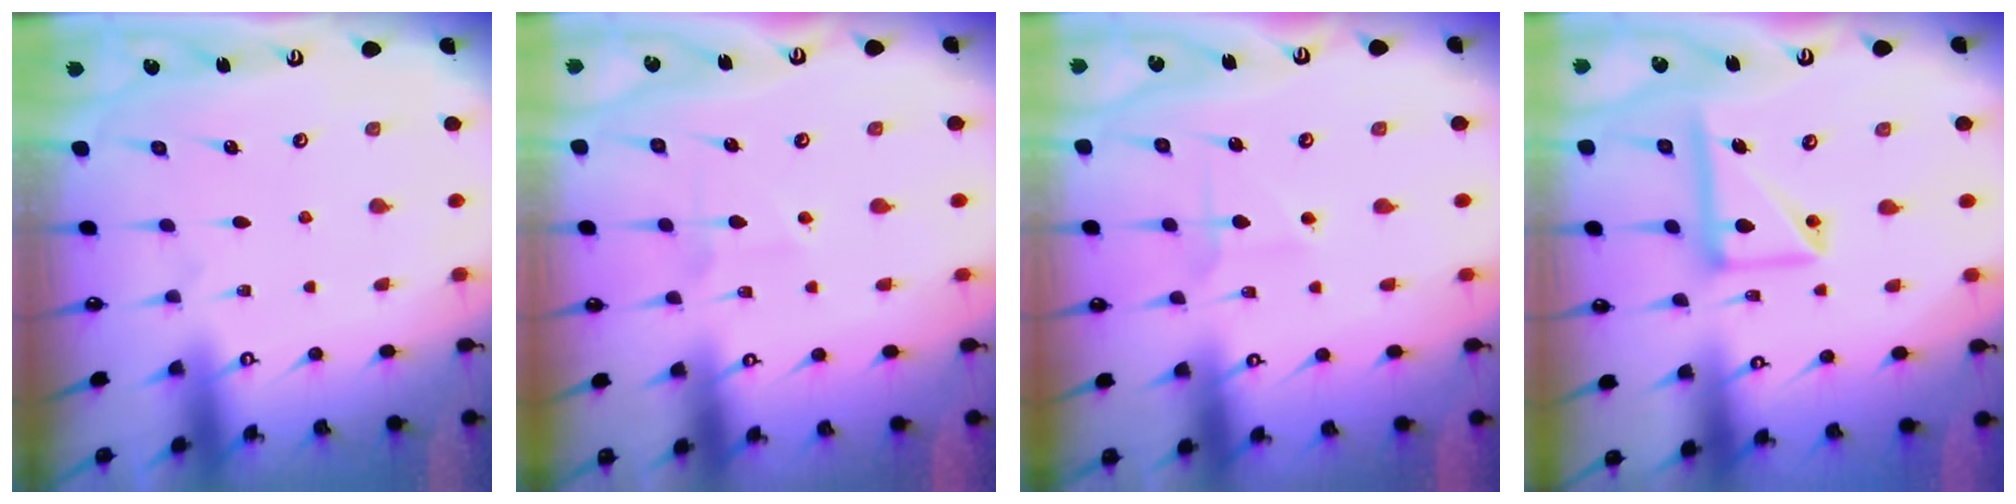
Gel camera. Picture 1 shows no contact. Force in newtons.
{"total": 3.4, "press": 3.4, "slide": 0.5}
{"total": 2.5, "press": 2.5, "slide": 0.2}
{"total": 14.0, "press": 13.9, "slide": 1.4}